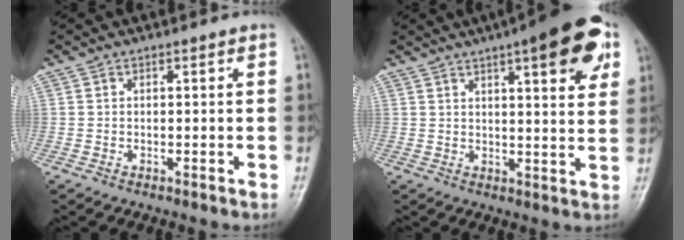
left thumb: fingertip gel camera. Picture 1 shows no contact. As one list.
[{"total": 14.8, "force": [7.3, 4.1, 12.1], "torque": [-0.132, -0.015, 0.091]}]